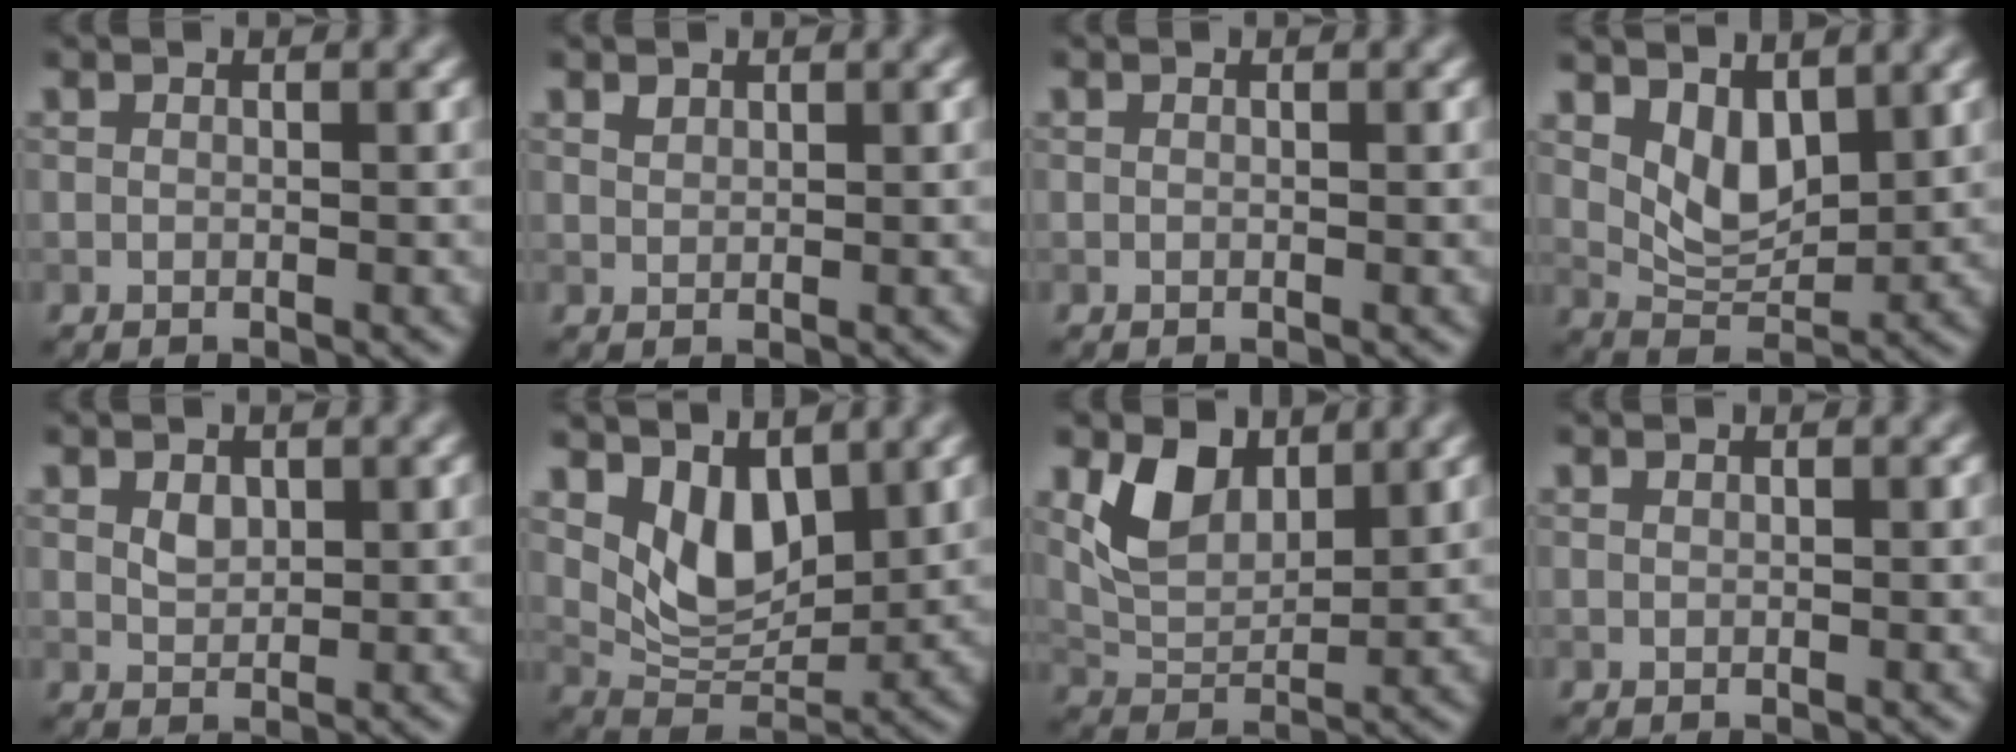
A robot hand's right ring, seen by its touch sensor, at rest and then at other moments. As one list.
[{"total": 0.8, "force": [0.6, 0.4, 0.2], "torque": [-0.005, 0.000, 0.014]}, {"total": 0.0}, {"total": 4.1, "force": [2.0, 2.3, 2.8], "torque": [-0.060, -0.012, 0.038]}, {"total": 1.4, "force": [0.7, 1.0, 0.8], "torque": [-0.014, -0.001, 0.017]}, {"total": 5.4, "force": [2.6, 3.1, 3.5], "torque": [-0.075, -0.019, 0.048]}, {"total": 5.0, "force": [2.8, 3.0, 2.9], "torque": [-0.060, -0.011, 0.052]}, {"total": 0.0}]